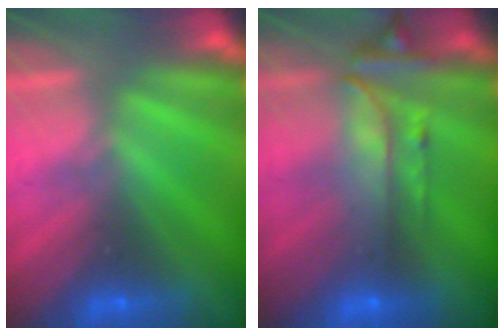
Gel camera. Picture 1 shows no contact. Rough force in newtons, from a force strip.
{"total": 6.8}